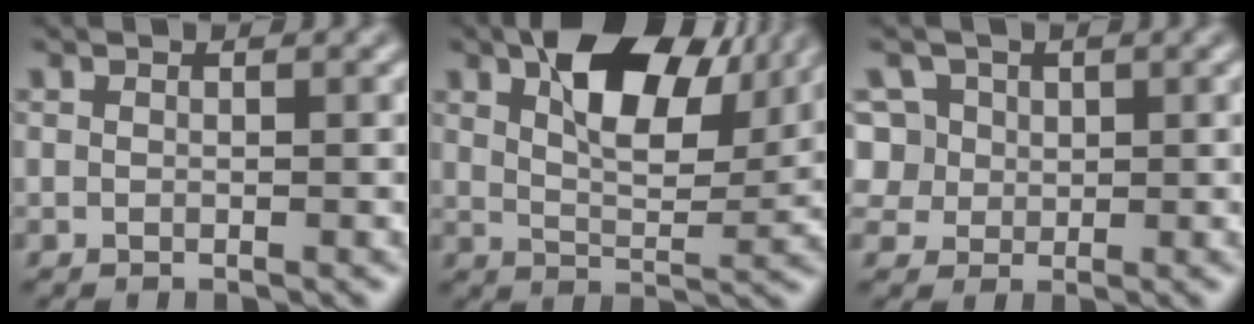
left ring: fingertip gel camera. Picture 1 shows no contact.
{"total": 9.2, "force": [4.5, 4.2, 6.8], "torque": [-0.118, 0.015, 0.075]}
{"total": 6.0, "force": [2.5, 4.9, 2.3], "torque": [-0.052, 0.024, 0.032]}